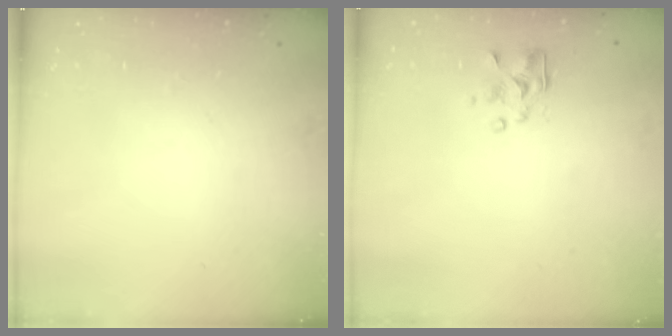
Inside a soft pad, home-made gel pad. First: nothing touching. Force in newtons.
{"total": 2.5, "press": 2.5, "slide": 0.2}